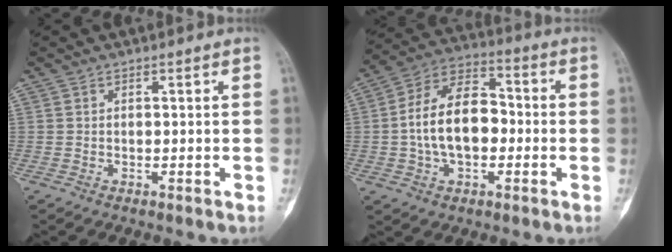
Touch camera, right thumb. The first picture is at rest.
{"total": 14.7, "force": [-1.0, 9.0, 11.5], "torque": [-0.192, 0.036, -0.023]}